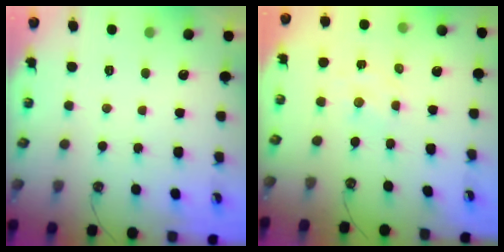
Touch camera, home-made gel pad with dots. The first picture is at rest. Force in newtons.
{"total": 1.0, "press": 0.9, "slide": 0.2}